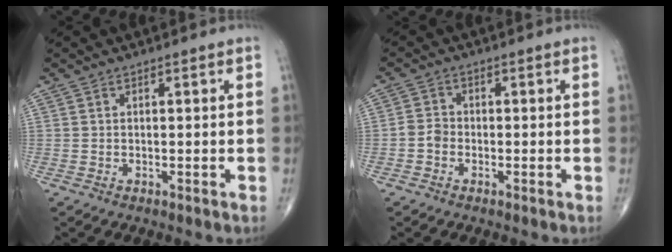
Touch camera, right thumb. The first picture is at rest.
{"total": 2.3, "force": [-0.9, 1.8, 1.1], "torque": [-0.014, 0.009, -0.024]}